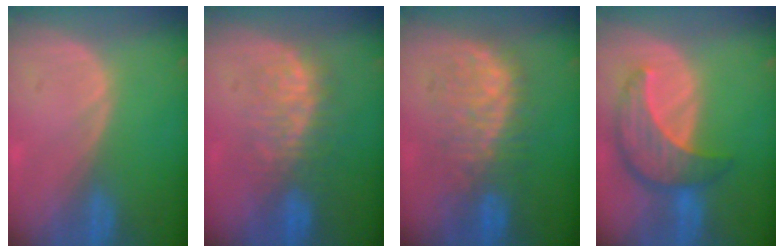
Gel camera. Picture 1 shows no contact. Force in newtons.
{"total": 7.9, "press": 7.5, "slide": 2.5}
{"total": 8.7, "press": 8.6, "slide": 1.6}
{"total": 8.6, "press": 7.7, "slide": 3.8}